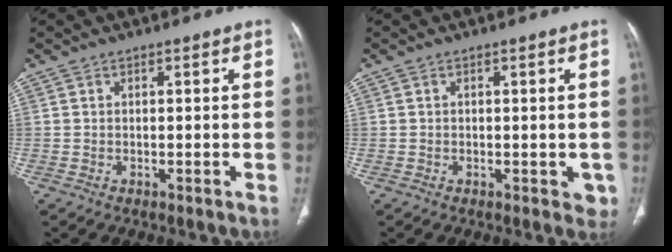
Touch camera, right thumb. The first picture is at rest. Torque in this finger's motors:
{"motor_torque": [0.51, 0.33, 0.16, -0.25, -0.01]}